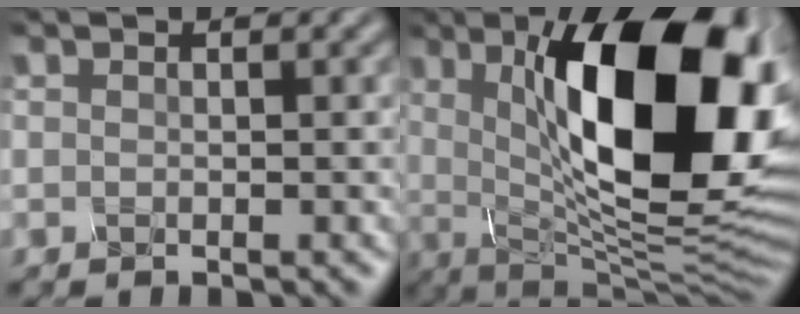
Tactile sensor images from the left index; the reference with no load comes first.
{"total": 15.9, "force": [3.6, 6.0, 14.3], "torque": [-0.203, -0.006, 0.050]}